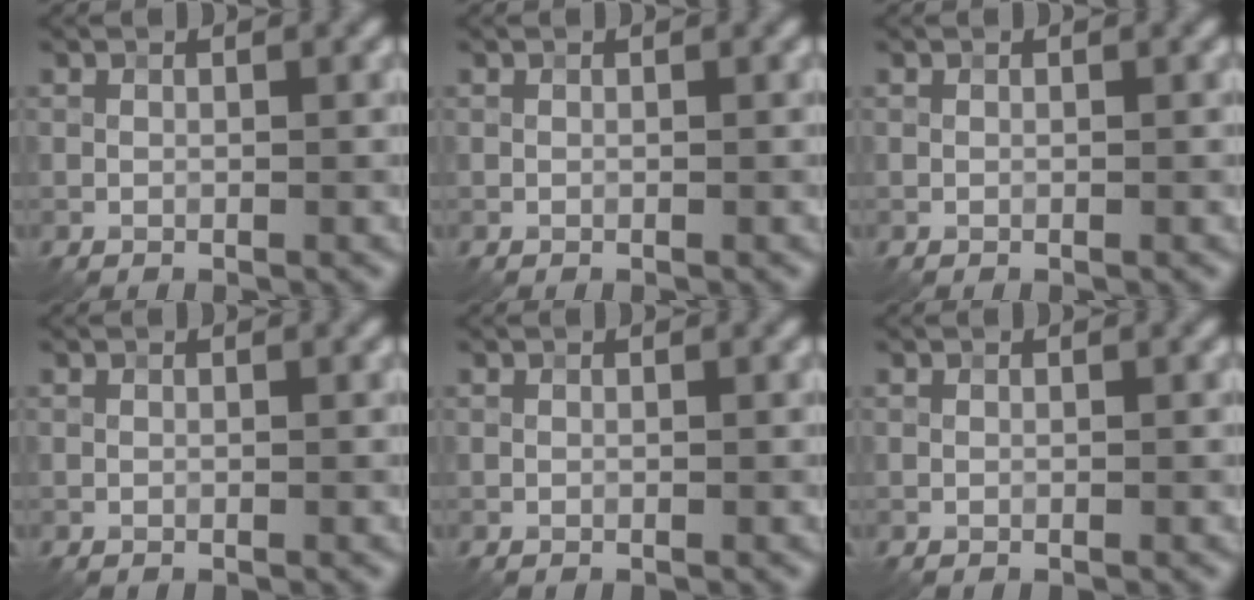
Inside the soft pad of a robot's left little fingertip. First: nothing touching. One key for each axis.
{"total": 0.0}
{"total": 0.0}
{"total": 0.0}
{"total": 0.0}
{"total": 0.0}